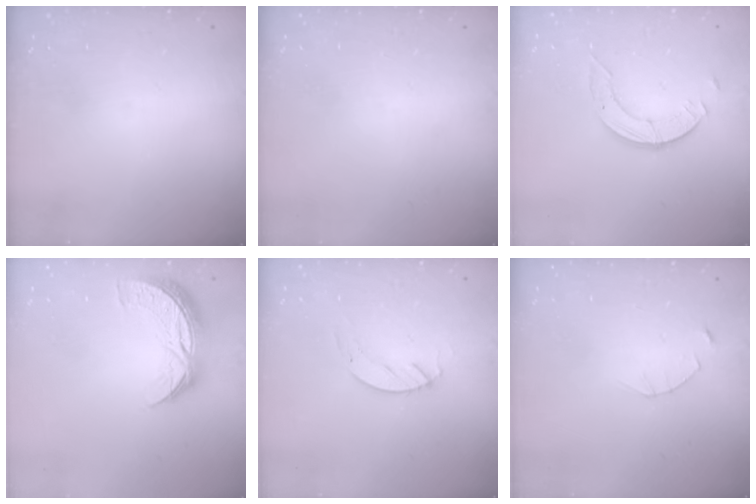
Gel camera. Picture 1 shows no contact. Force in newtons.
{"total": 0.0}
{"total": 3.7, "press": 3.6, "slide": 0.4}
{"total": 10.1, "press": 10.1, "slide": 0.8}
{"total": 2.4, "press": 2.4, "slide": 0.2}
{"total": 2.5, "press": 2.4, "slide": 0.3}